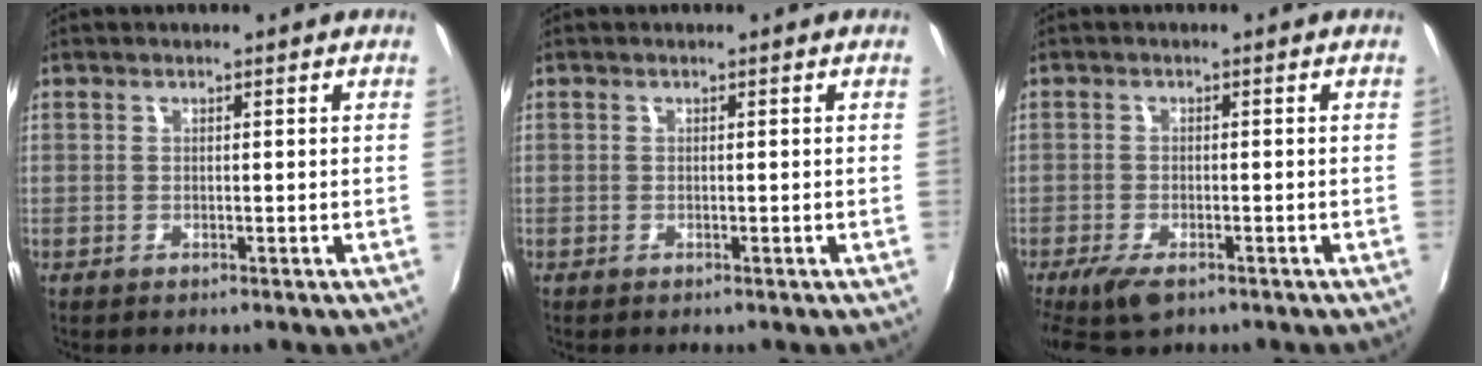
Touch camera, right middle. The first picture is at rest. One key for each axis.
{"total": 0.0}
{"total": 5.9, "fx": -3.8, "fy": 2.4, "fz": 3.8, "tx": -0.092, "ty": -0.023, "tz": -0.069}